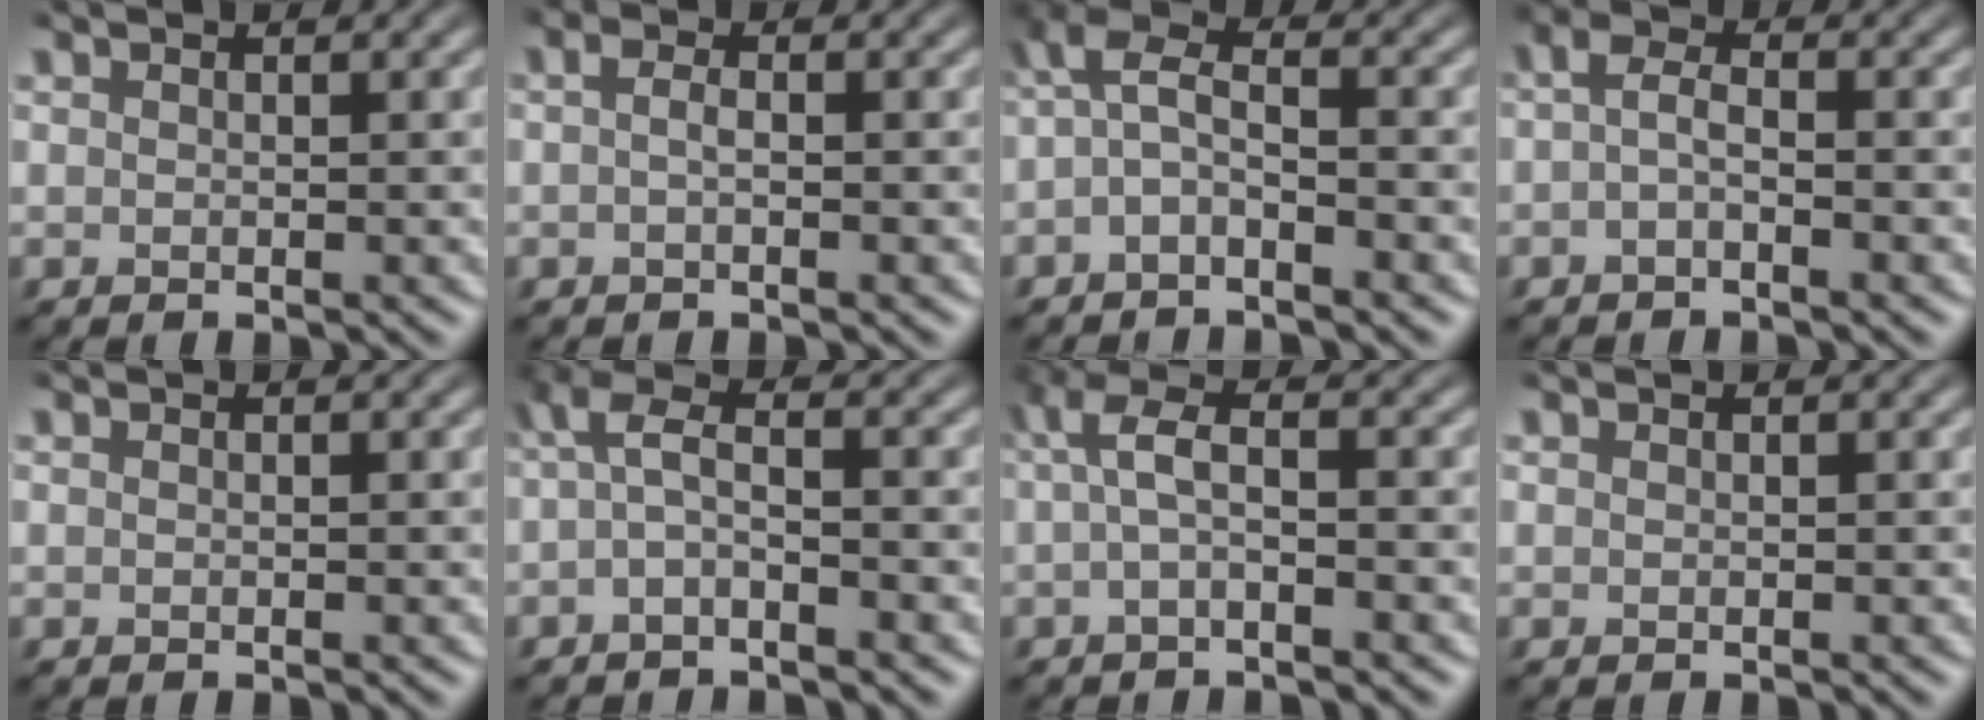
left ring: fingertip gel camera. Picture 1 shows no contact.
{"total": 1.2, "force": [-0.2, 0.3, 1.1], "torque": [-0.022, 0.000, -0.005]}
{"total": 3.0, "force": [-1.0, 1.2, 2.6], "torque": [-0.056, 0.014, -0.031]}
{"total": 1.9, "force": [-0.6, 0.7, 1.7], "torque": [-0.036, 0.000, -0.017]}
{"total": 0.0}
{"total": 2.8, "force": [-0.6, 0.9, 2.6], "torque": [-0.056, 0.011, -0.021]}
{"total": 3.0, "force": [0.0, 0.8, 2.9], "torque": [-0.060, 0.009, -0.005]}
{"total": 0.0}